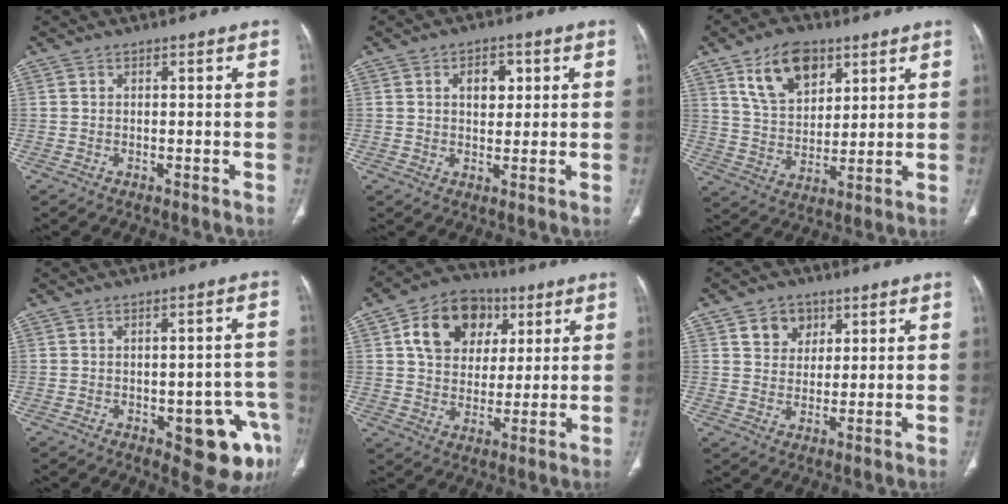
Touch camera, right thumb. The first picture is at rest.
{"total": 5.0, "force": [1.5, 3.2, 3.5], "torque": [-0.029, -0.004, 0.022]}
{"total": 12.5, "force": [6.7, 7.4, 7.5], "torque": [-0.104, -0.030, 0.128]}
{"total": 12.4, "force": [-4.9, 5.3, 10.0], "torque": [-0.089, 0.021, -0.048]}
{"total": 14.4, "force": [5.3, 10.8, 8.0], "torque": [-0.105, -0.002, 0.085]}
{"total": 5.8, "force": [2.8, 4.7, 2.0], "torque": [-0.007, -0.011, 0.047]}